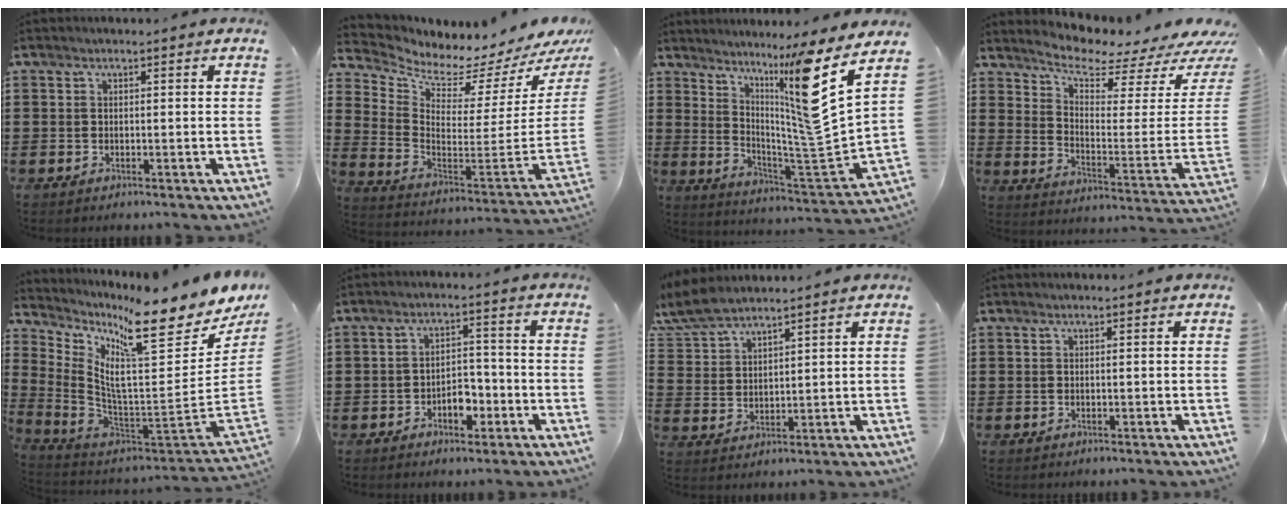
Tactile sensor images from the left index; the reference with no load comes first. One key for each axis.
{"total": 2.4, "fx": 2.2, "fy": 0.2, "fz": 0.9, "tx": -0.034, "ty": -0.061, "tz": 0.024}
{"total": 12.0, "fx": 6.4, "fy": -1.4, "fz": 10.1, "tx": -0.180, "ty": -0.075, "tz": 0.080}
{"total": 5.8, "fx": 5.3, "fy": 1.0, "fz": 2.2, "tx": -0.066, "ty": -0.048, "tz": 0.086}
{"total": 13.0, "fx": 8.2, "fy": 1.7, "fz": 9.9, "tx": -0.199, "ty": -0.075, "tz": 0.128}
{"total": 4.3, "fx": -2.3, "fy": 2.5, "fz": 2.7, "tx": -0.041, "ty": 0.004, "tz": -0.046}
{"total": 5.8, "fx": 5.3, "fy": 1.1, "fz": 2.0, "tx": -0.059, "ty": -0.014, "tz": 0.099}
{"total": 0.0}